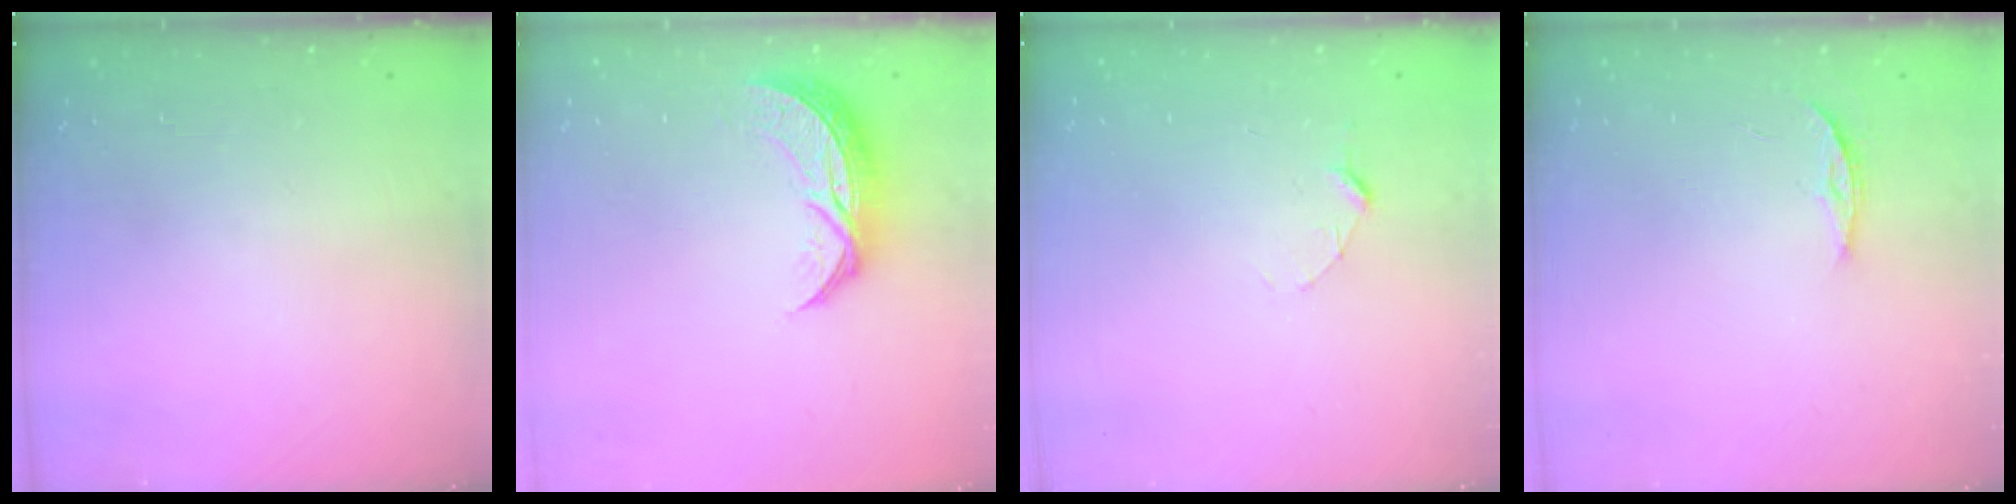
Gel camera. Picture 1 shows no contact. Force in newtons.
{"total": 10.1, "press": 10.1, "slide": 0.3}
{"total": 2.9, "press": 2.9, "slide": 0.3}
{"total": 3.5, "press": 3.5, "slide": 0.4}